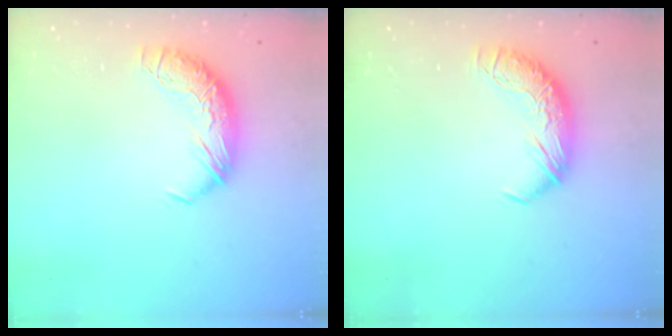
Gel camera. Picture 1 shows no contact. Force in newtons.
{"total": 0.0}